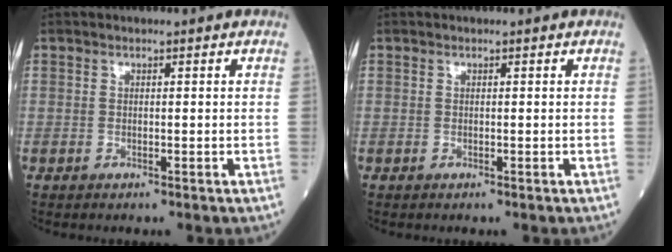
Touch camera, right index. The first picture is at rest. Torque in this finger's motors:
{"motor_torque": [0.01, 0.01, 0.00, 0.00]}